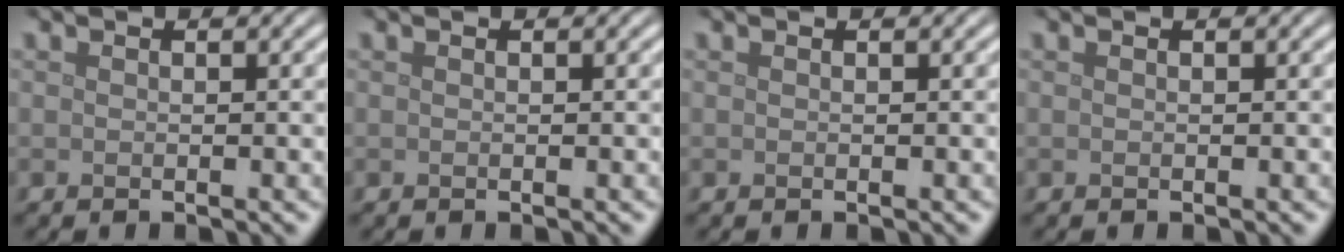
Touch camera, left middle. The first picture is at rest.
{"total": 0.0}
{"total": 0.0}
{"total": 0.0}